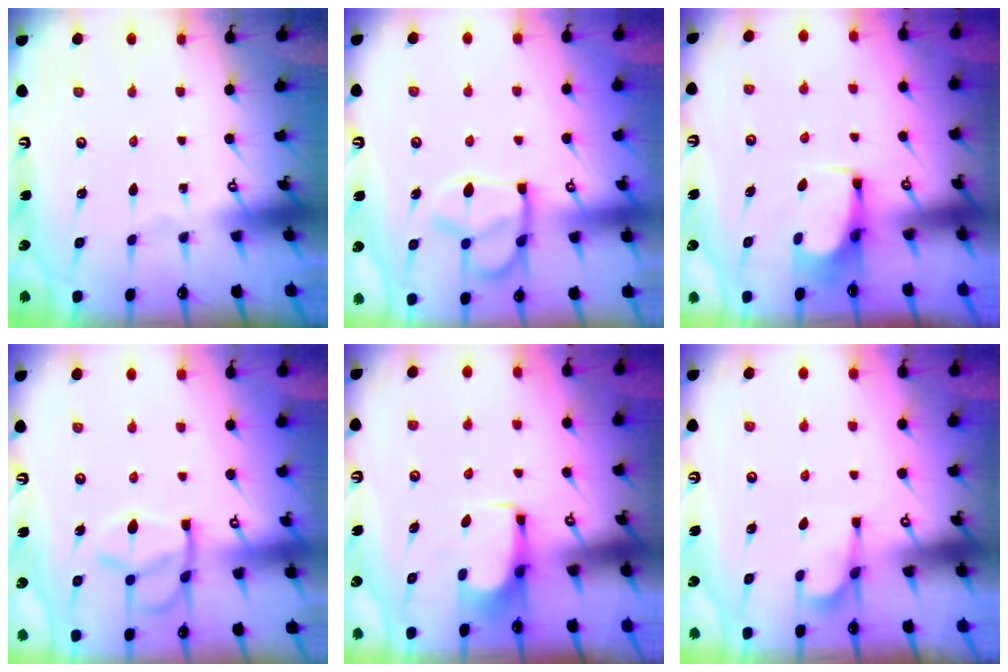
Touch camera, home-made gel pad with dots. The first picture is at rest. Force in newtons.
{"total": 9.3, "press": 9.2, "slide": 1.4}
{"total": 0.7, "press": 0.6, "slide": 0.3}
{"total": 6.2, "press": 5.9, "slide": 1.7}
{"total": 1.7, "press": 1.6, "slide": 0.4}
{"total": 2.5, "press": 2.2, "slide": 1.2}